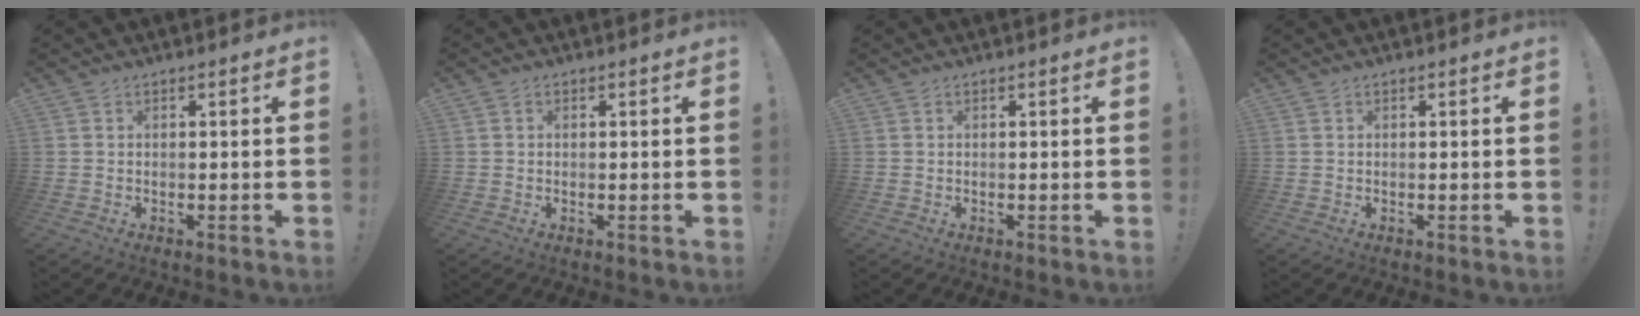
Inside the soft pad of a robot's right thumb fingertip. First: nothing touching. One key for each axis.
{"total": 0.5, "fx": 0.0, "fy": 0.5, "fz": 0.0, "tx": -0.002, "ty": 0.003, "tz": 0.000}
{"total": 0.0}
{"total": 0.0}